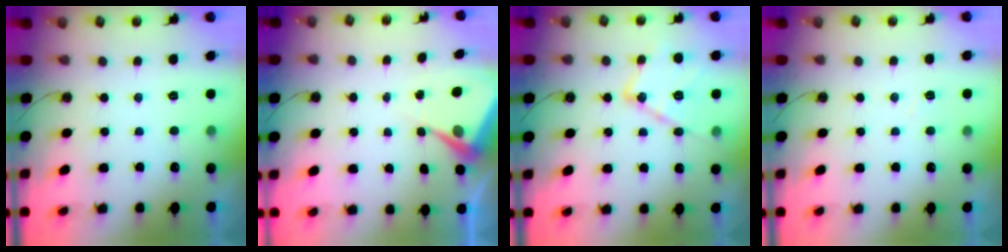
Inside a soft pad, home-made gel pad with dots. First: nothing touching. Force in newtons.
{"total": 6.1, "press": 6.1, "slide": 0.3}
{"total": 15.4, "press": 15.4, "slide": 1.1}
{"total": 4.7, "press": 4.7, "slide": 0.7}